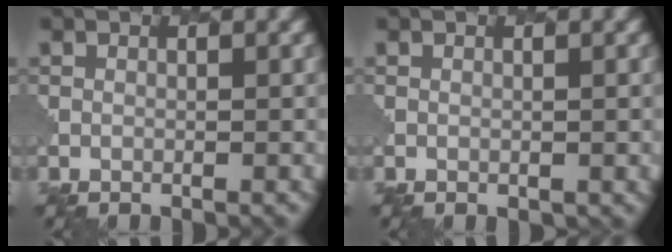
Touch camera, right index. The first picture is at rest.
{"total": 0.6, "force": [0.2, 0.5, 0.4], "torque": [-0.006, -0.002, 0.004]}